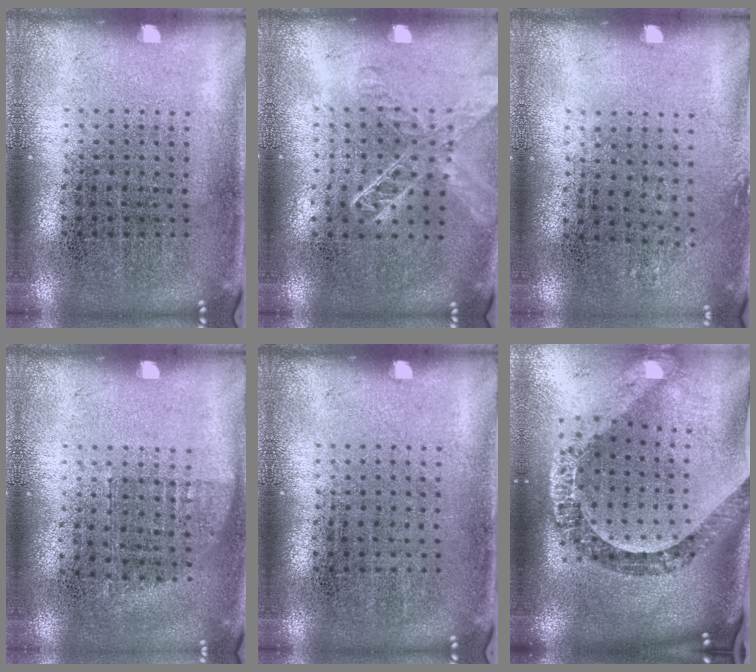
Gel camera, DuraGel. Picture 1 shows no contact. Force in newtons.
{"total": 1.4, "press": 1.3, "slide": 0.5}
{"total": 0.8, "press": 0.7, "slide": 0.4}
{"total": 0.7, "press": 0.7, "slide": 0.3}
{"total": 0.0}
{"total": 2.4, "press": 1.9, "slide": 1.5}